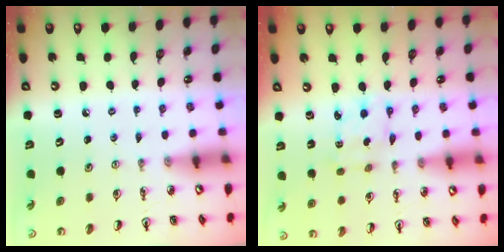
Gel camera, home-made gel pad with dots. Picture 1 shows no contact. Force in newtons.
{"total": 2.3, "press": 2.2, "slide": 0.7}